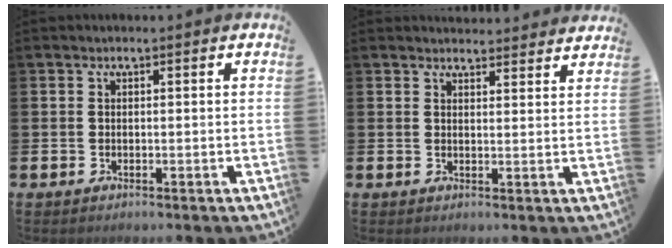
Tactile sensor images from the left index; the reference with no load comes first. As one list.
[{"total": 3.0, "force": [3.0, 0.5, -0.2], "torque": [0.008, -0.022, 0.052]}]